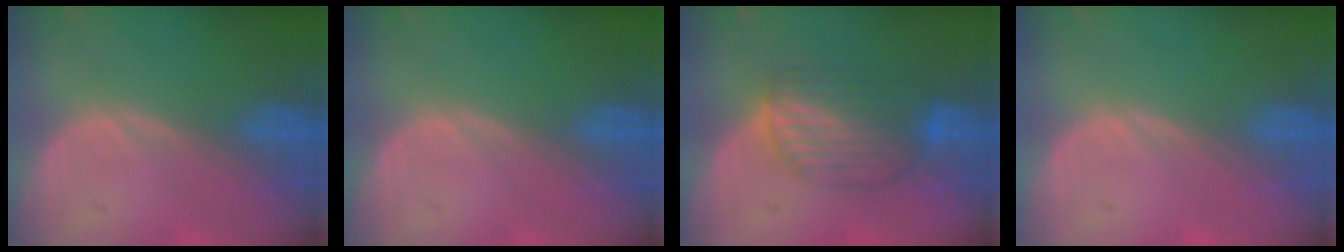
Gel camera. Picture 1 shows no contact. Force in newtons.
{"total": 0.0}
{"total": 6.4, "press": 6.3, "slide": 0.7}
{"total": 0.0}